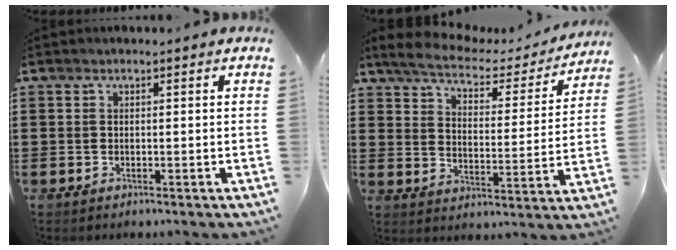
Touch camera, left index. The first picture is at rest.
{"total": 4.4, "force": [3.8, 1.0, 1.9], "torque": [-0.059, -0.021, 0.058]}